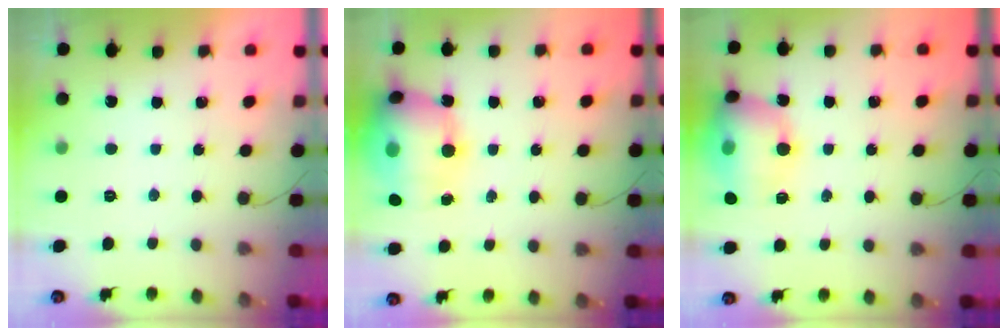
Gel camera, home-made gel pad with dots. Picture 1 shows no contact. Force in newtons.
{"total": 17.7, "press": 17.3, "slide": 3.8}
{"total": 15.8, "press": 15.3, "slide": 3.7}